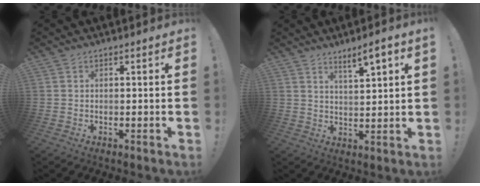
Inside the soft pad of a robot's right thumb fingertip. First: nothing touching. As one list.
[{"total": 5.6, "force": [4.1, 0.2, 3.8], "torque": [-0.051, -0.026, 0.064]}]